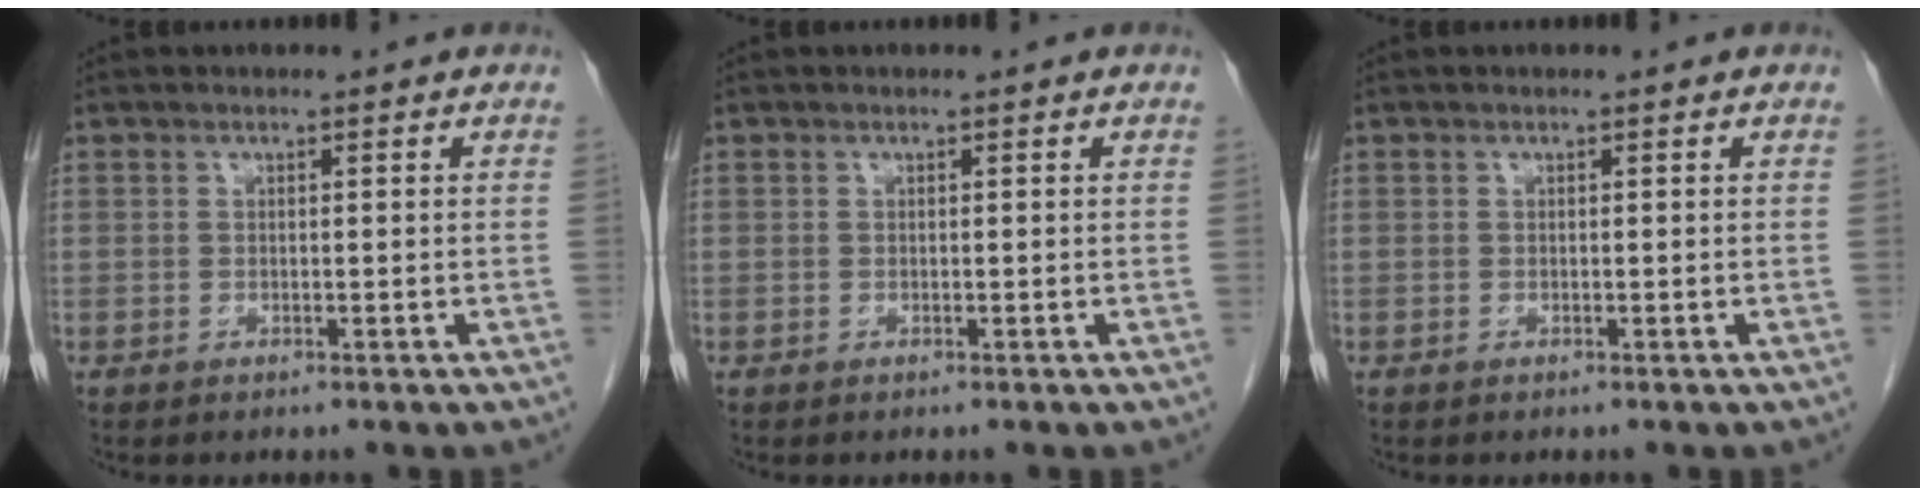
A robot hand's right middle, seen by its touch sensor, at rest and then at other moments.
{"total": 0.0}
{"total": 0.0}